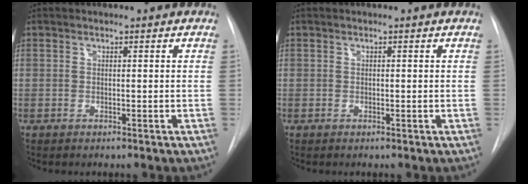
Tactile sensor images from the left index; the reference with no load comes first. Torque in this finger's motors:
{"motor_torque": [-0.27, -0.06, 0.00, -0.01]}